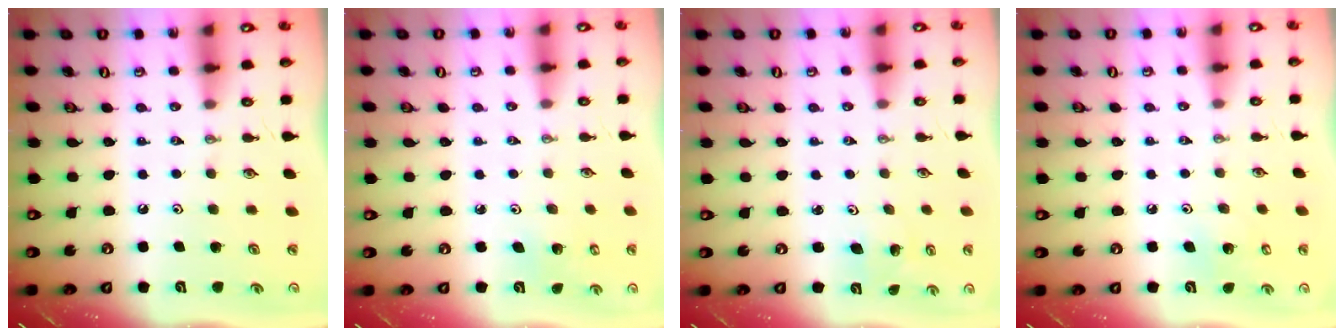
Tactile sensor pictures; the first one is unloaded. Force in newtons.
{"total": 3.5, "press": 3.5, "slide": 0.3}
{"total": 2.3, "press": 2.3, "slide": 0.2}
{"total": 6.0, "press": 6.0, "slide": 0.4}